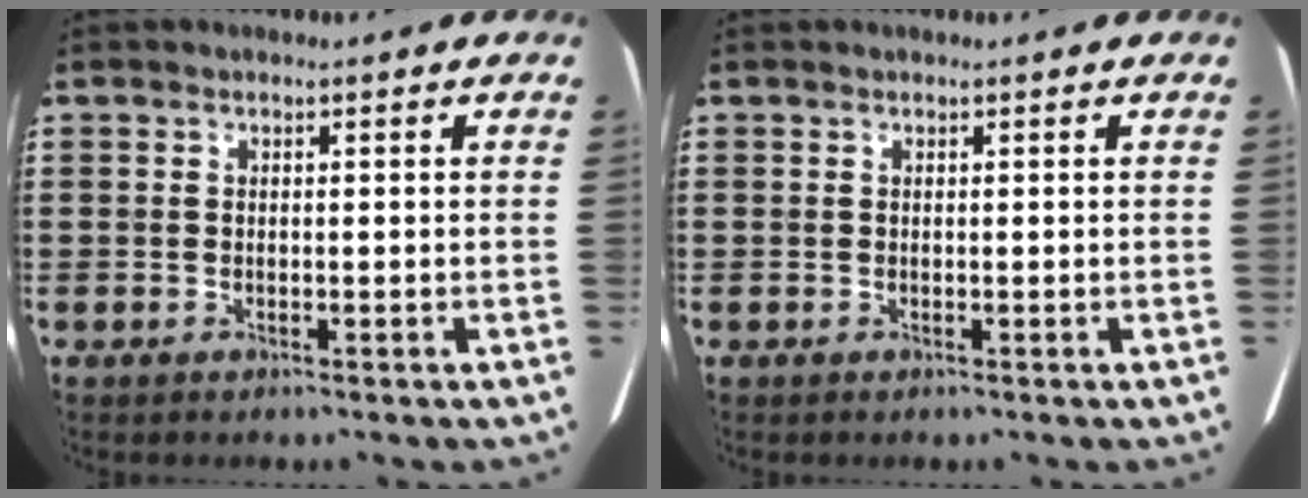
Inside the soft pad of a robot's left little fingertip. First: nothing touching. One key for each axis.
{"total": 0.0}